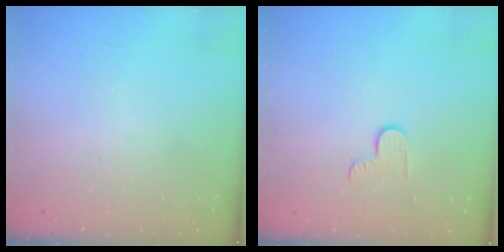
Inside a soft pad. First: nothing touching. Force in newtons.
{"total": 3.1, "press": 3.1, "slide": 0.4}